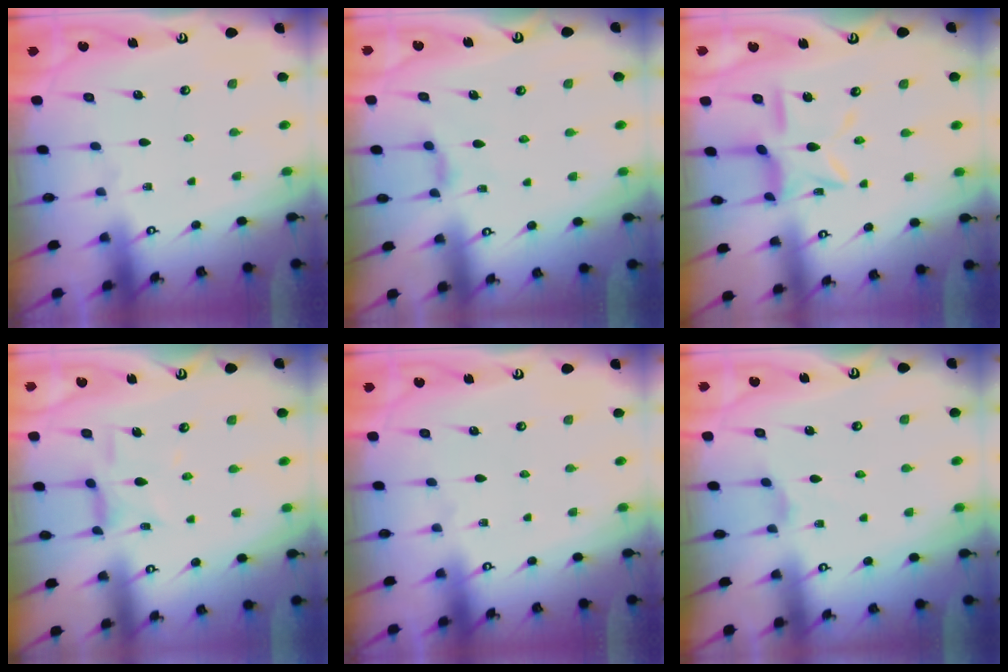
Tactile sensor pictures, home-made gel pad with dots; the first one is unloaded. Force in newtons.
{"total": 4.4, "press": 4.4, "slide": 0.5}
{"total": 11.0, "press": 11.0, "slide": 0.8}
{"total": 6.7, "press": 6.7, "slide": 0.4}
{"total": 0.0}
{"total": 2.2, "press": 2.2, "slide": 0.4}